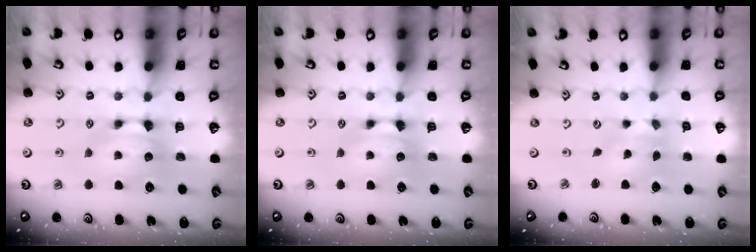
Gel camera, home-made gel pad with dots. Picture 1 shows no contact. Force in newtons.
{"total": 0.0}
{"total": 2.1, "press": 1.7, "slide": 1.2}